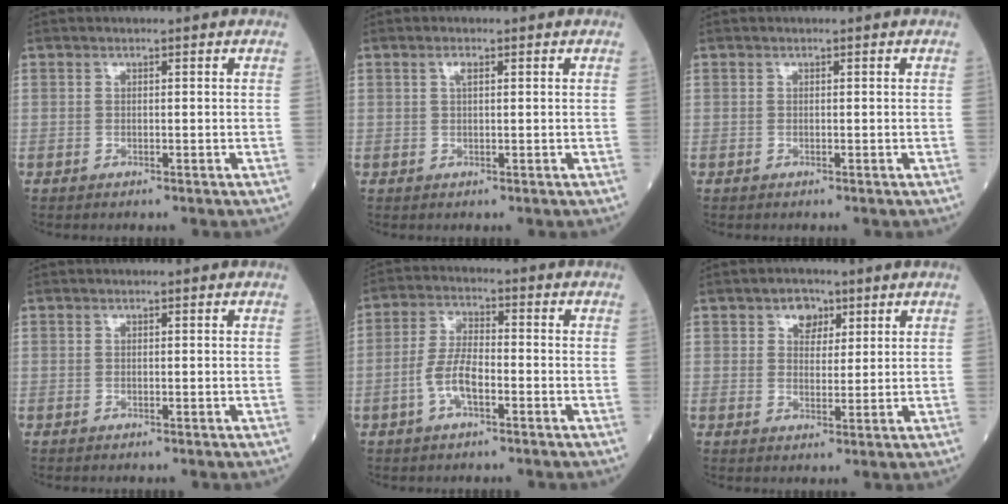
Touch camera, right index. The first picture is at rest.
{"total": 1.1, "force": [0.5, 0.3, 1.0], "torque": [-0.020, 0.002, 0.007]}
{"total": 0.0}
{"total": 0.0}
{"total": 6.0, "force": [-2.3, 2.0, 5.2], "torque": [-0.110, 0.007, -0.048]}
{"total": 3.7, "force": [2.0, 2.6, 1.8], "torque": [-0.024, 0.007, 0.031]}